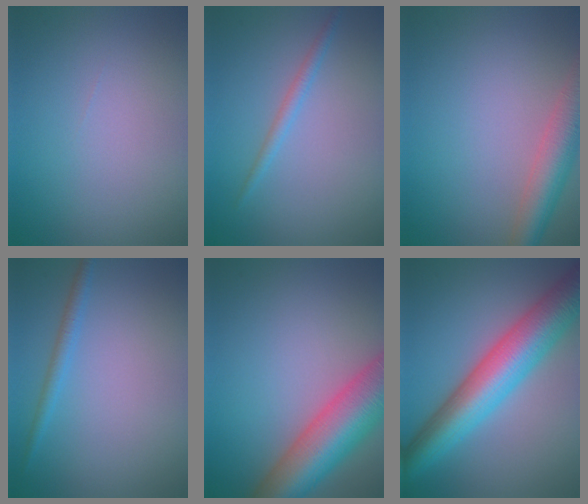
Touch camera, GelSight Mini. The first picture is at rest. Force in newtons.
{"total": 1.3, "press": 1.3, "slide": 0.1}
{"total": 5.2, "press": 5.2, "slide": 0.3}
{"total": 1.5, "press": 1.5, "slide": 0.1}
{"total": 10.1, "press": 10.1, "slide": 0.4}
{"total": 9.2, "press": 9.2, "slide": 0.1}